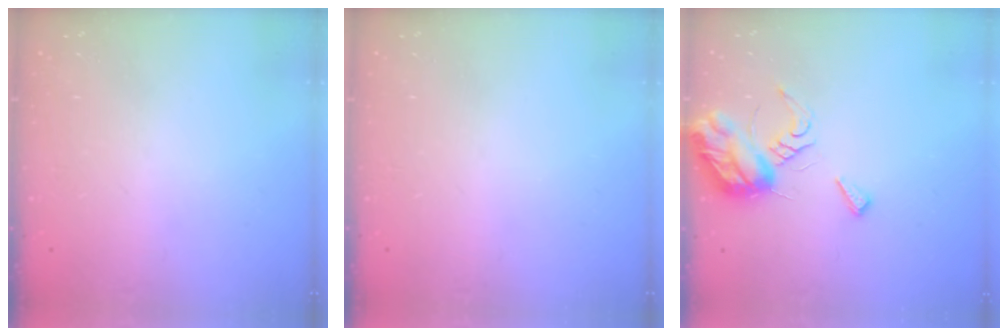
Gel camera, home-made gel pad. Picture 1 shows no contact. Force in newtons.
{"total": 0.0}
{"total": 12.3, "press": 12.3, "slide": 1.0}